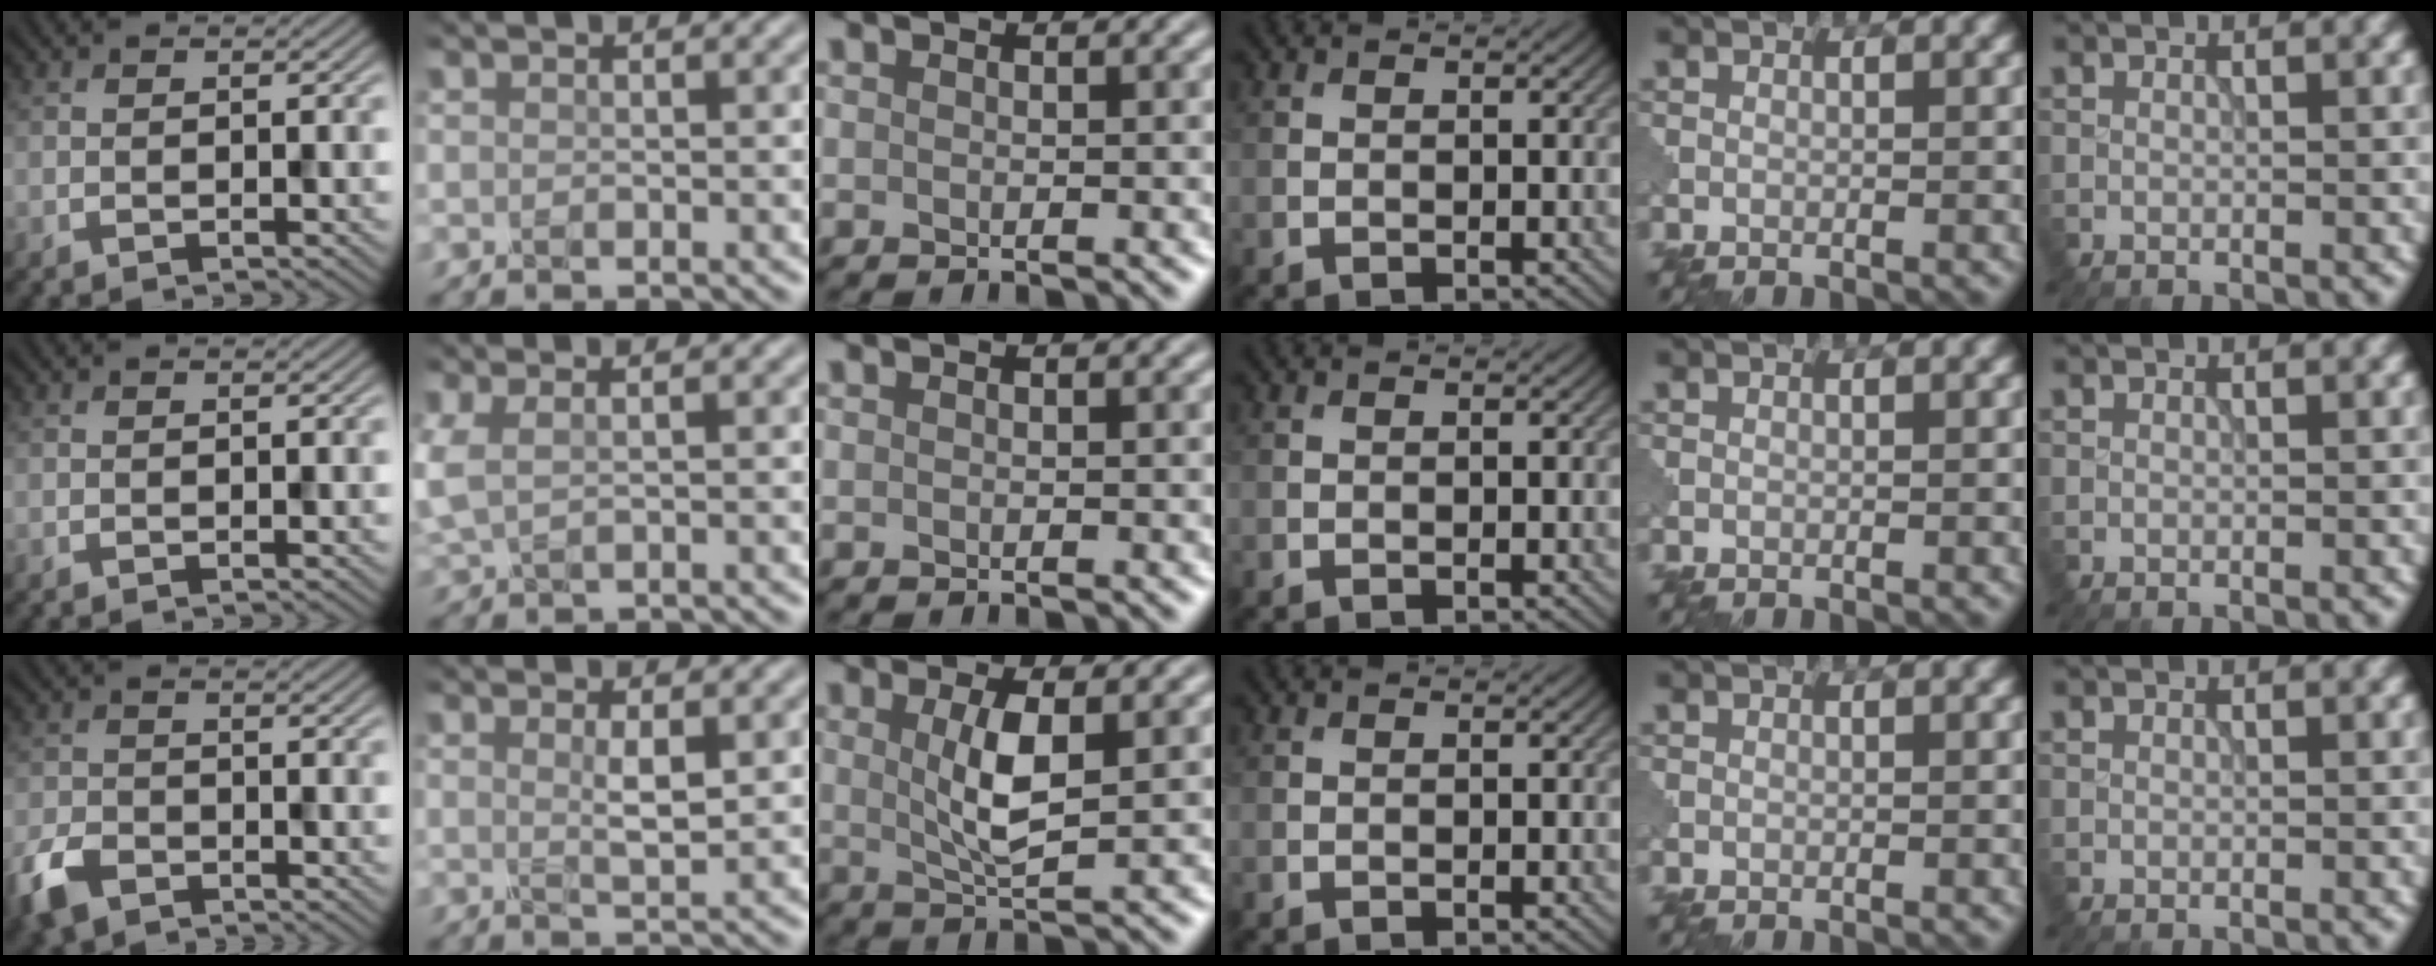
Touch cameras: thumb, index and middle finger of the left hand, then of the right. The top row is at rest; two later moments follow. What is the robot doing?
{"motion": "squeeze", "object": "clothespin"}